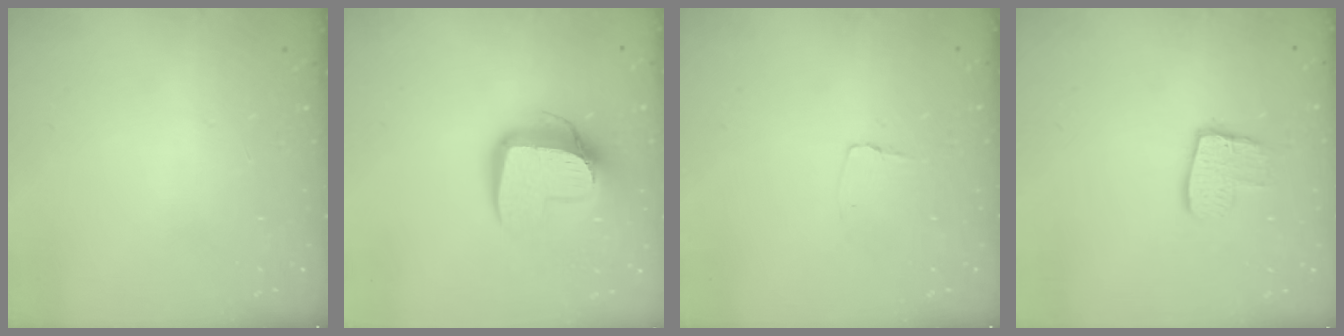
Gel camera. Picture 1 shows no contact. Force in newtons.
{"total": 12.2, "press": 12.1, "slide": 0.8}
{"total": 2.9, "press": 2.9, "slide": 0.3}
{"total": 10.1, "press": 10.0, "slide": 0.7}